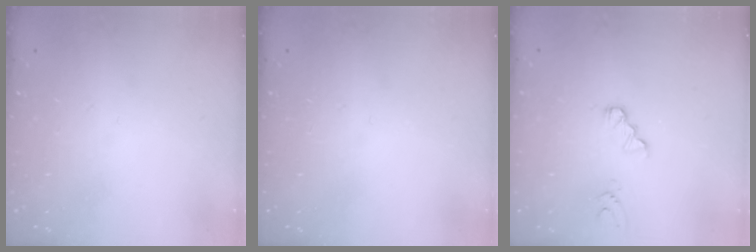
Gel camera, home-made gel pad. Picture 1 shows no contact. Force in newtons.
{"total": 0.0}
{"total": 1.8, "press": 1.8, "slide": 0.2}